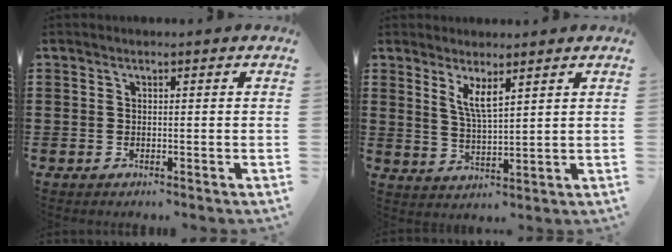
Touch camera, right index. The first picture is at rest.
{"total": 4.0, "force": [2.4, 0.8, 3.1], "torque": [-0.068, 0.003, 0.042]}